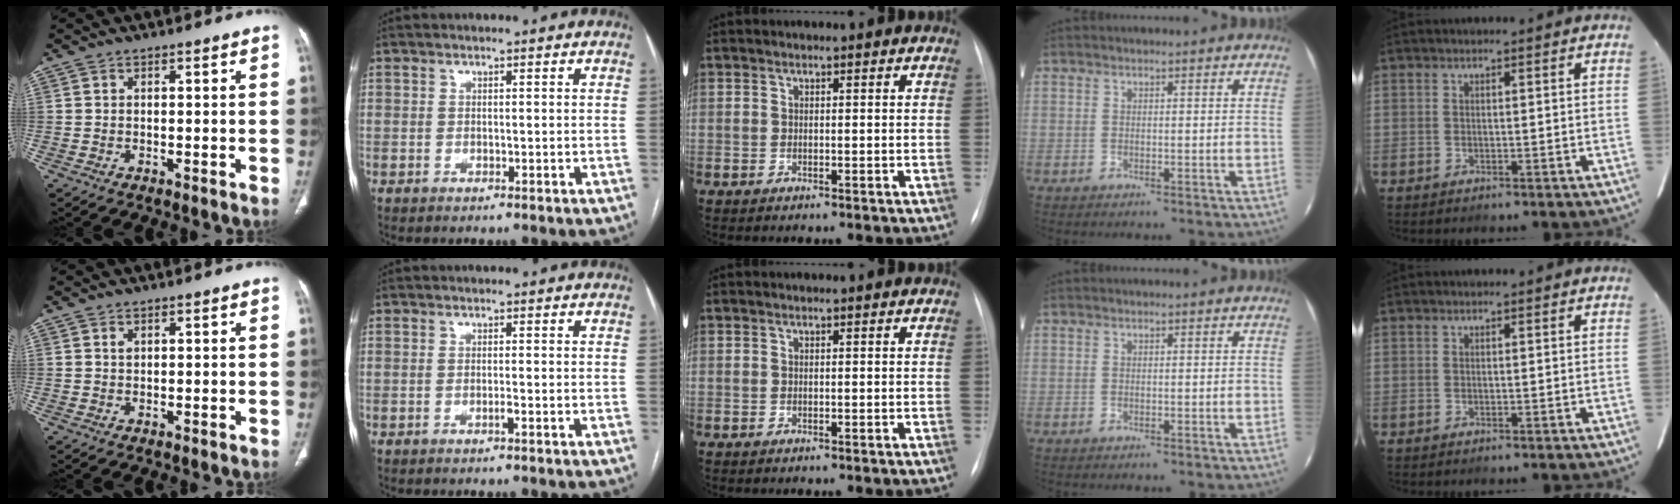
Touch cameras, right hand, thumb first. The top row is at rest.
{"thumb": {"total": 1.0, "force": [0.5, 0.6, 0.6], "torque": [-0.010, 0.000, 0.011]}, "index": {"total": 0.8, "force": [-0.5, -0.1, 0.7], "torque": [-0.013, 0.001, -0.007]}}